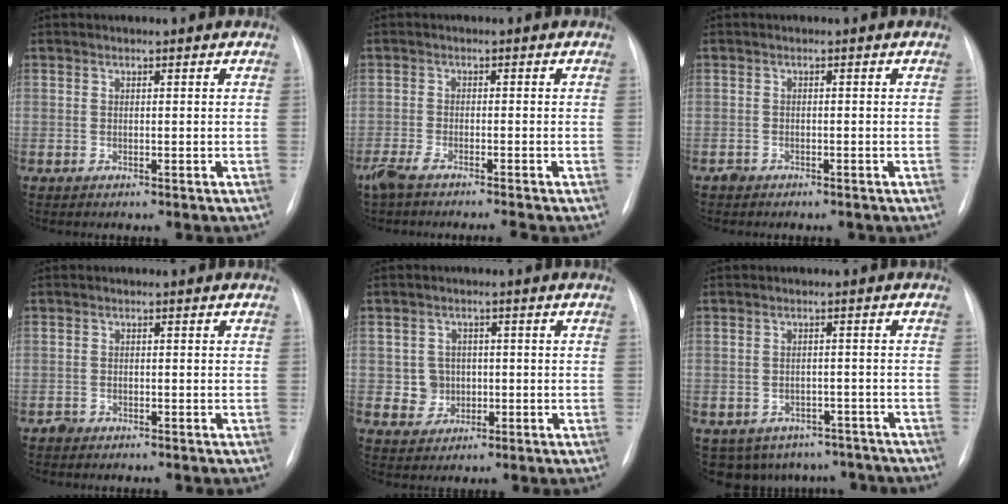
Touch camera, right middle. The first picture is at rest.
{"total": 5.4, "force": [-4.6, 0.3, 2.9], "torque": [-0.048, -0.012, -0.079]}
{"total": 1.2, "force": [-0.9, 0.8, 0.1], "torque": [-0.005, 0.003, -0.016]}
{"total": 1.1, "force": [-0.9, 0.5, 0.0], "torque": [0.000, 0.002, -0.020]}
{"total": 3.9, "force": [-0.3, 3.8, 0.5], "torque": [0.000, 0.010, 0.001]}
{"total": 10.0, "force": [-7.7, 6.2, 1.7], "torque": [-0.021, 0.013, -0.081]}